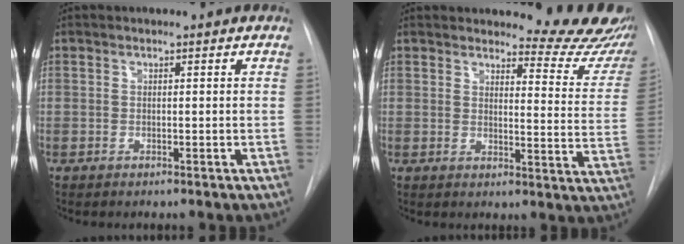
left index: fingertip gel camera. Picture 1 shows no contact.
{"total": 13.8, "force": [13.3, 2.5, 2.8], "torque": [-0.003, -0.082, 0.124]}